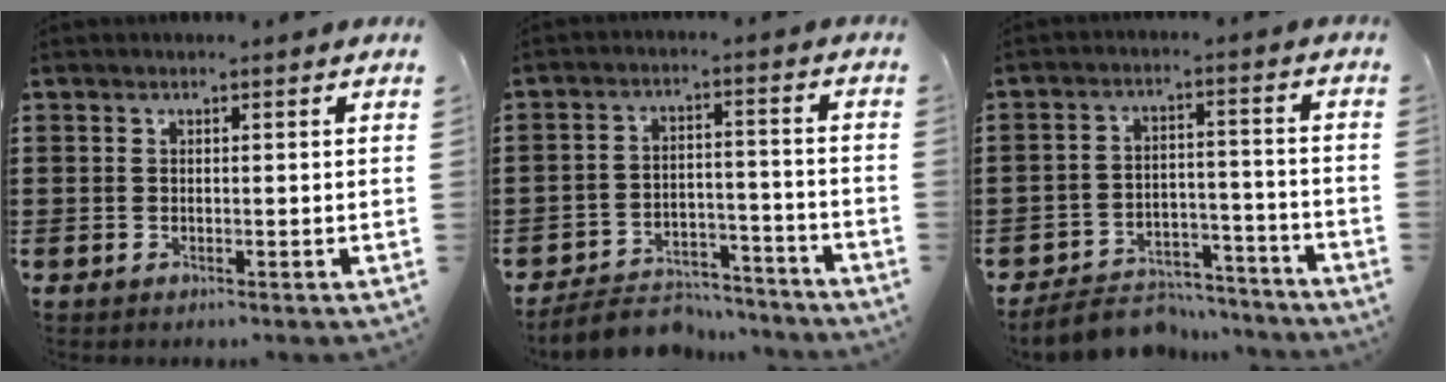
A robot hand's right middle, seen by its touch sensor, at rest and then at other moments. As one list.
[{"total": 6.2, "force": [-5.9, 1.4, 1.0], "torque": [-0.018, 0.015, -0.117]}, {"total": 6.8, "force": [-6.5, 1.7, 1.0], "torque": [-0.016, 0.020, -0.126]}]